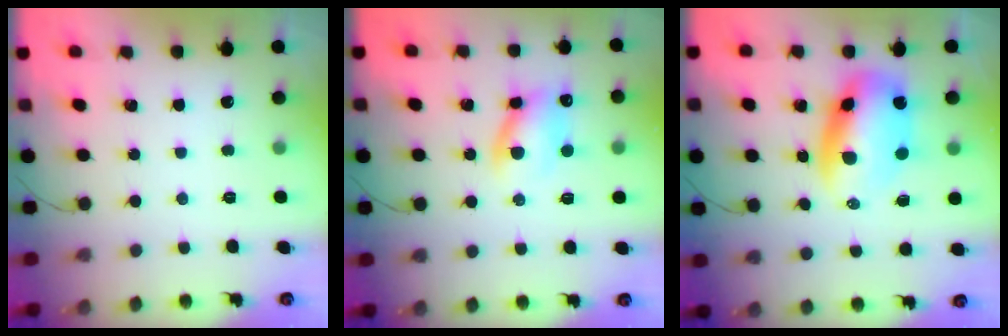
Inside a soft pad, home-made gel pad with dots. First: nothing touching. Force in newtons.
{"total": 9.8, "press": 9.7, "slide": 1.5}
{"total": 11.5, "press": 11.2, "slide": 2.9}